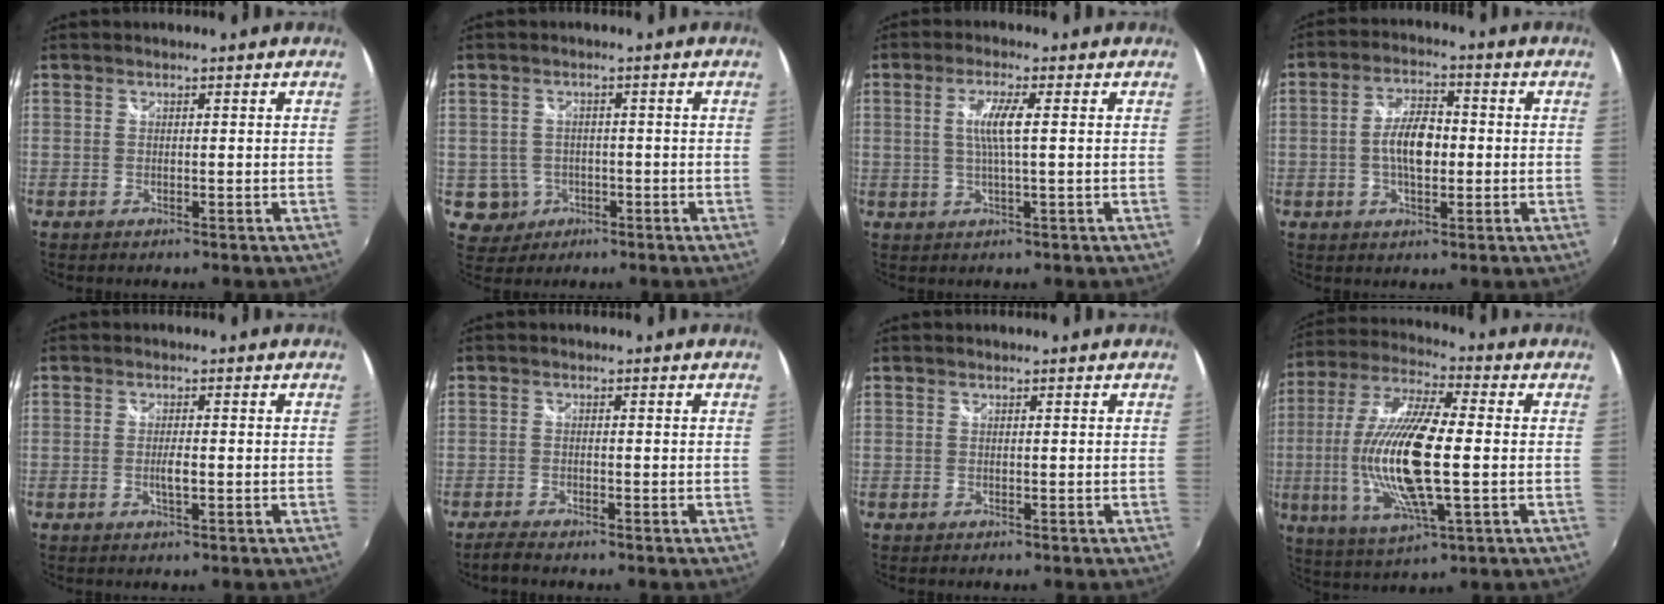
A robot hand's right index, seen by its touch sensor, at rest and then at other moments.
{"total": 5.1, "force": [-1.3, 4.9, 0.7], "torque": [-0.026, 0.011, -0.010]}
{"total": 4.9, "force": [0.6, 0.1, 4.9], "torque": [-0.096, -0.003, 0.013]}
{"total": 7.6, "force": [-0.8, 3.6, 6.7], "torque": [-0.123, 0.010, -0.013]}
{"total": 2.1, "force": [-0.4, 0.6, 2.0], "torque": [-0.037, -0.005, -0.007]}
{"total": 2.5, "force": [-2.1, 0.3, 1.4], "torque": [-0.035, -0.006, -0.039]}
{"total": 0.0}
{"total": 19.8, "force": [-1.7, 5.4, 18.9], "torque": [-0.373, -0.011, -0.030]}